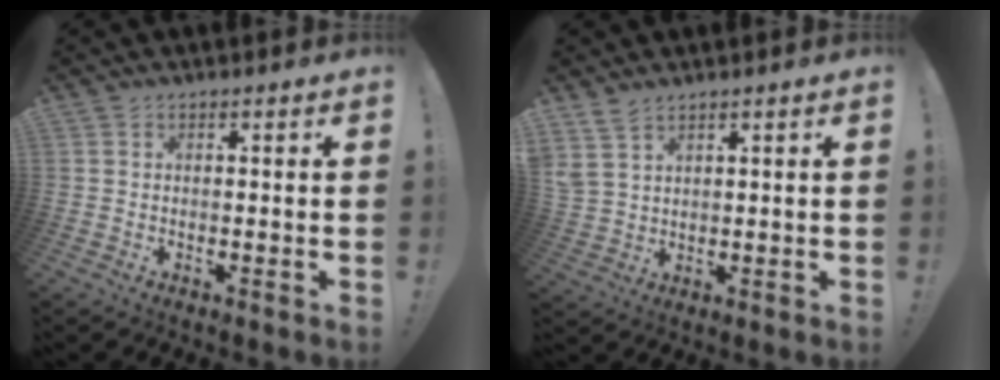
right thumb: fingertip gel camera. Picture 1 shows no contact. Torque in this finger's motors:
{"motor_torque": [0.11, 0.14, 0.67, 0.18, 0.08]}